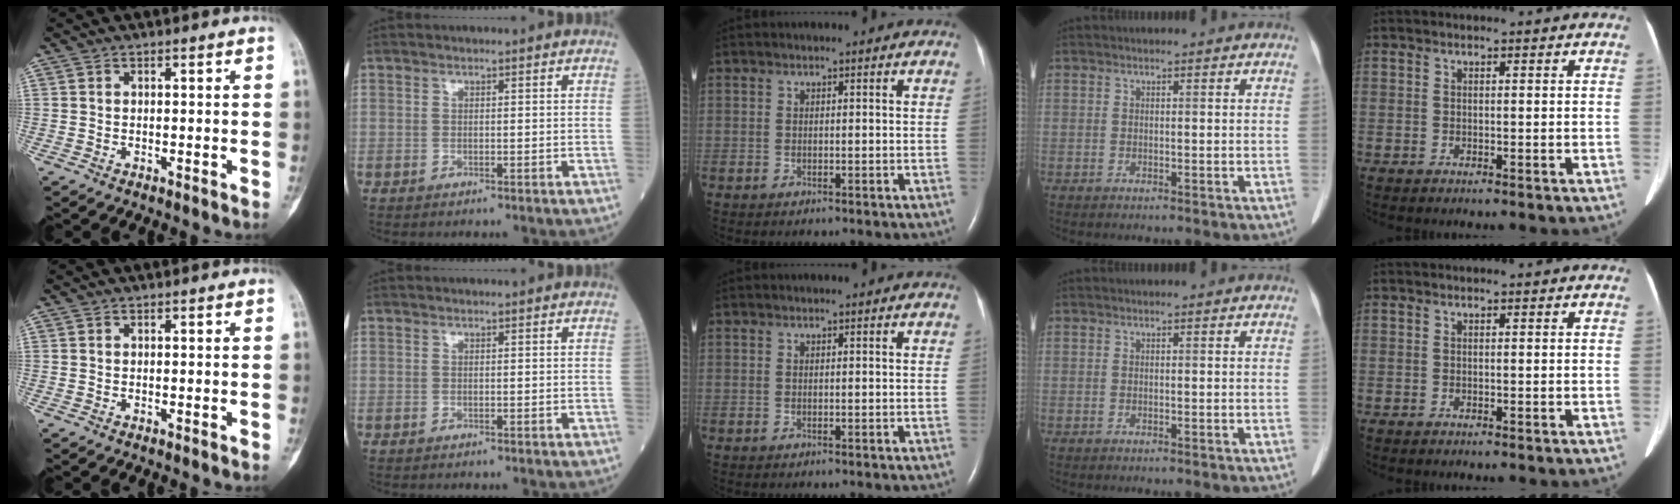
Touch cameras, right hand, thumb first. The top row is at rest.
{}